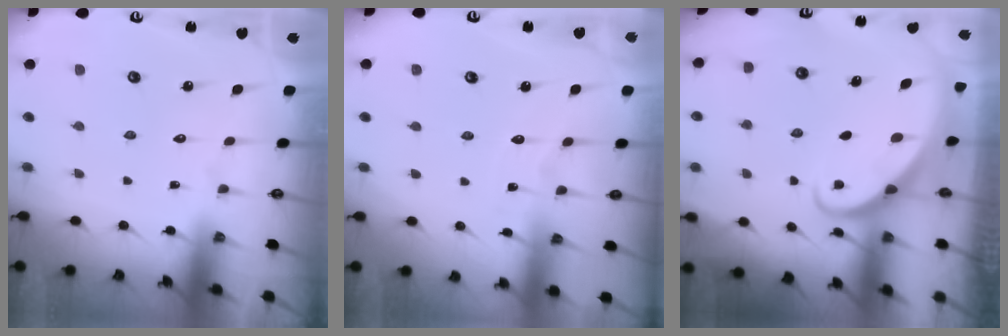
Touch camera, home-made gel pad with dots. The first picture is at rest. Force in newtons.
{"total": 2.9, "press": 2.9, "slide": 0.2}
{"total": 2.1, "press": 2.1, "slide": 0.3}